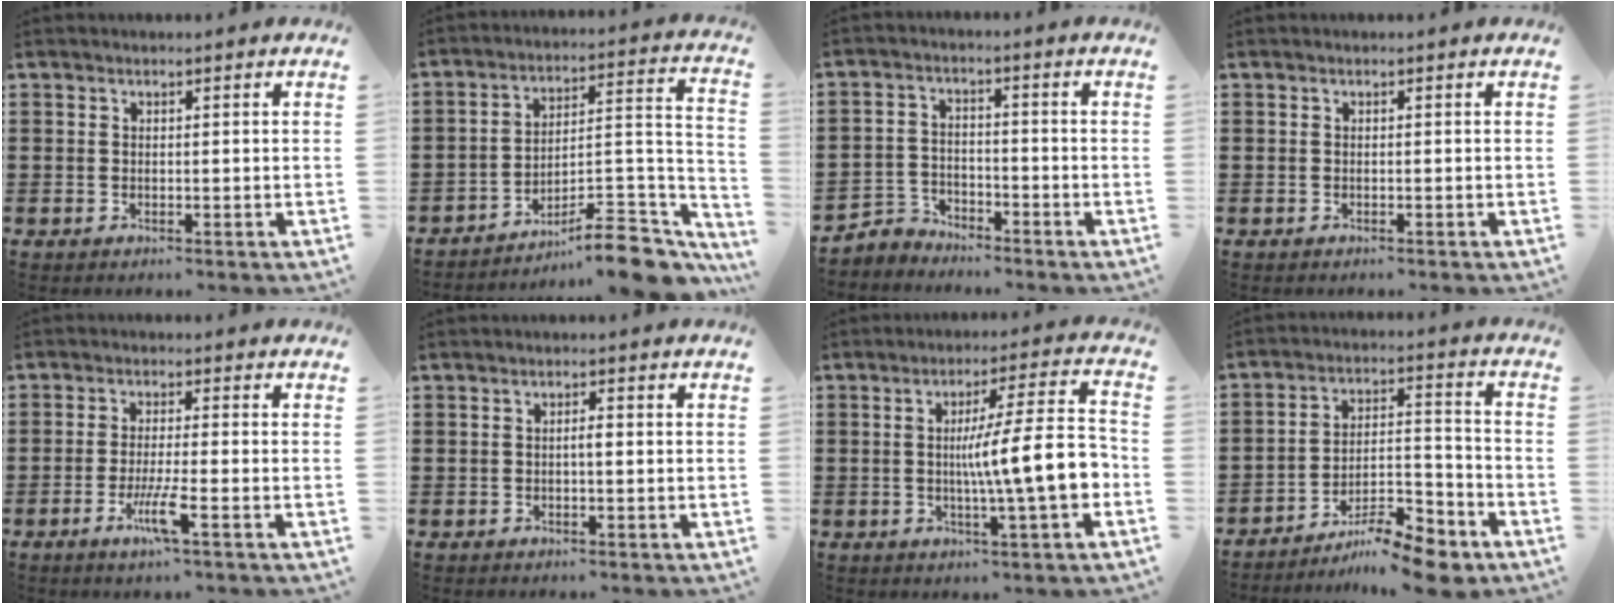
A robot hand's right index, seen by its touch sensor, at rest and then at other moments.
{"total": 10.2, "force": [-8.1, 2.4, 5.7], "torque": [-0.069, 0.020, -0.155]}
{"total": 3.5, "force": [-3.3, 1.1, 0.1], "torque": [-0.018, 0.003, -0.074]}
{"total": 0.0}
{"total": 5.5, "force": [-2.8, 0.1, 4.8], "torque": [-0.098, -0.017, -0.052]}
{"total": 1.3, "force": [-0.3, 0.2, 1.2], "torque": [-0.023, -0.001, -0.005]}
{"total": 11.8, "force": [-1.4, 1.3, 11.6], "torque": [-0.176, -0.011, -0.030]}
{"total": 10.5, "force": [-8.9, 2.1, 5.1], "torque": [-0.074, 0.033, -0.167]}